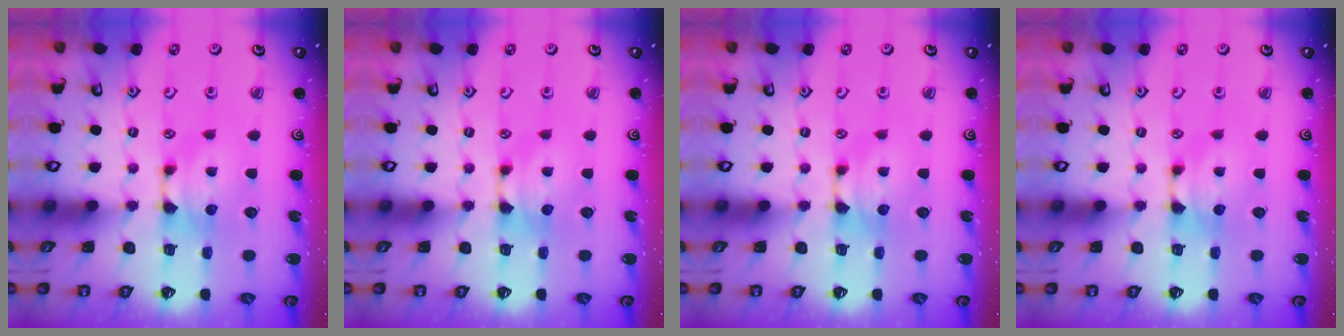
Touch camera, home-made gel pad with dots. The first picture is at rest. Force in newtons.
{"total": 0.0}
{"total": 0.0}
{"total": 0.0}